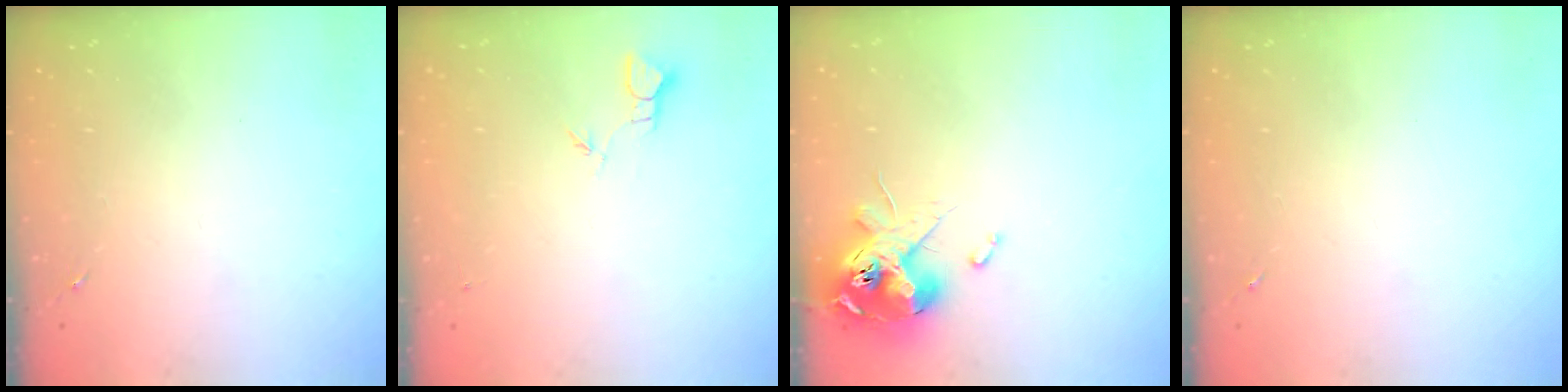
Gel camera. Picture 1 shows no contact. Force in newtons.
{"total": 2.4, "press": 2.4, "slide": 0.2}
{"total": 14.1, "press": 14.0, "slide": 1.7}
{"total": 0.0}